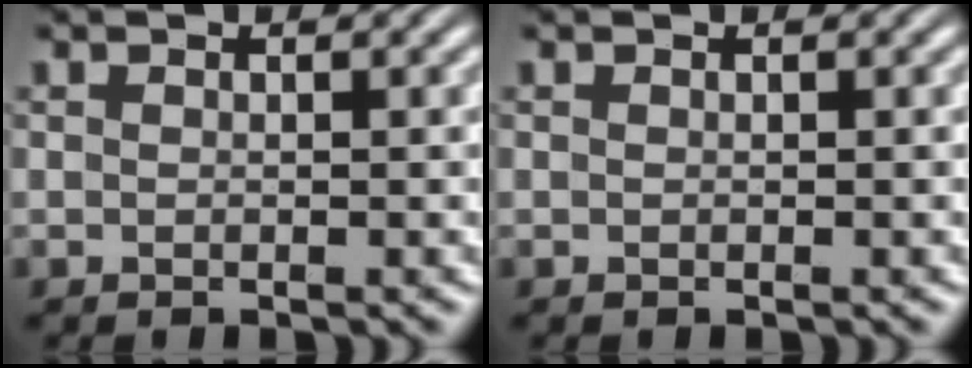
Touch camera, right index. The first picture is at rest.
{"total": 0.0}